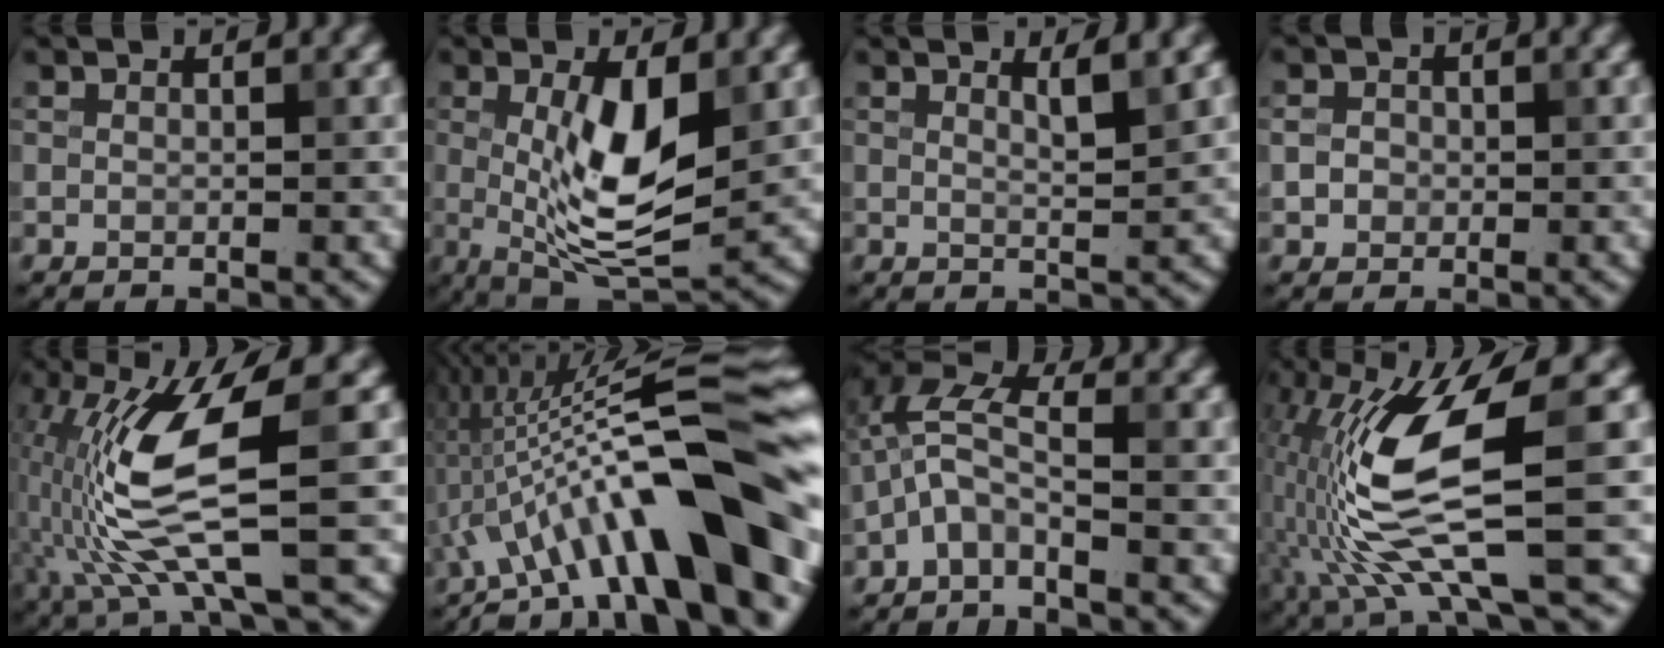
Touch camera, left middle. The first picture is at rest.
{"total": 7.7, "force": [0.4, 2.7, 7.2], "torque": [-0.139, -0.011, 0.010]}
{"total": 2.1, "force": [1.2, 0.5, 1.7], "torque": [-0.019, 0.001, 0.014]}
{"total": 1.8, "force": [-0.1, 1.6, 0.7], "torque": [-0.010, -0.002, -0.003]}
{"total": 10.5, "force": [-0.9, 2.2, 10.2], "torque": [-0.214, -0.006, -0.014]}
{"total": 15.9, "force": [-4.5, 2.7, 15.0], "torque": [-0.205, 0.043, -0.073]}
{"total": 3.9, "force": [-1.7, 1.4, 3.2], "torque": [-0.071, 0.018, -0.047]}
{"total": 11.5, "force": [-0.4, 2.4, 11.2], "torque": [-0.227, -0.008, 0.000]}